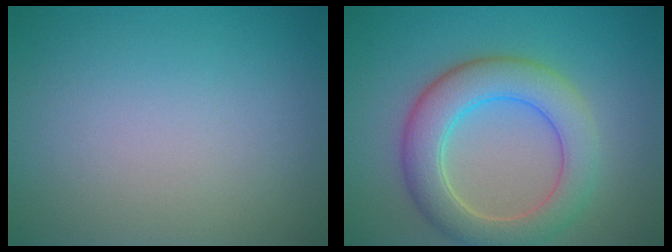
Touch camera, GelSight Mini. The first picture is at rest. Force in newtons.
{"total": 6.4, "press": 6.4, "slide": 0.7}